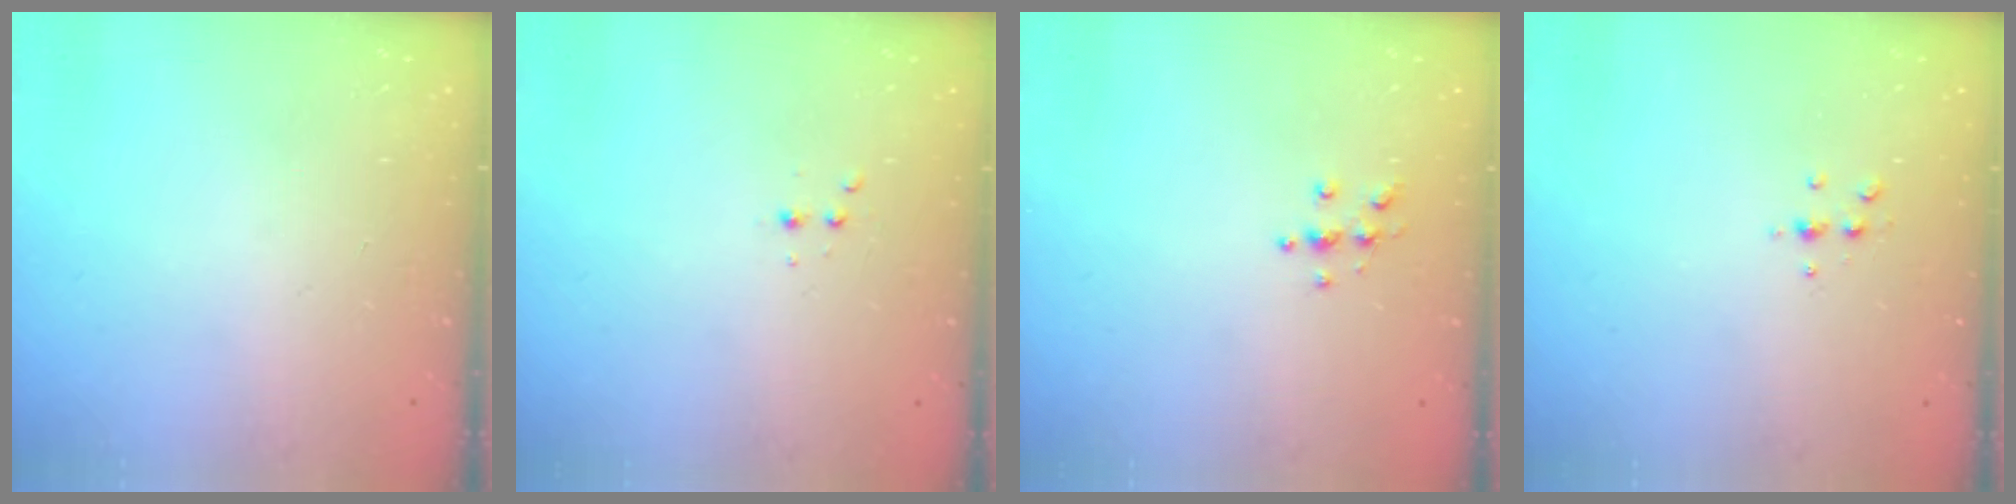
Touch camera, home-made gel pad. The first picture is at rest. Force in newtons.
{"total": 2.5, "press": 2.4, "slide": 0.5}
{"total": 4.2, "press": 4.2, "slide": 0.3}
{"total": 5.3, "press": 5.2, "slide": 1.0}